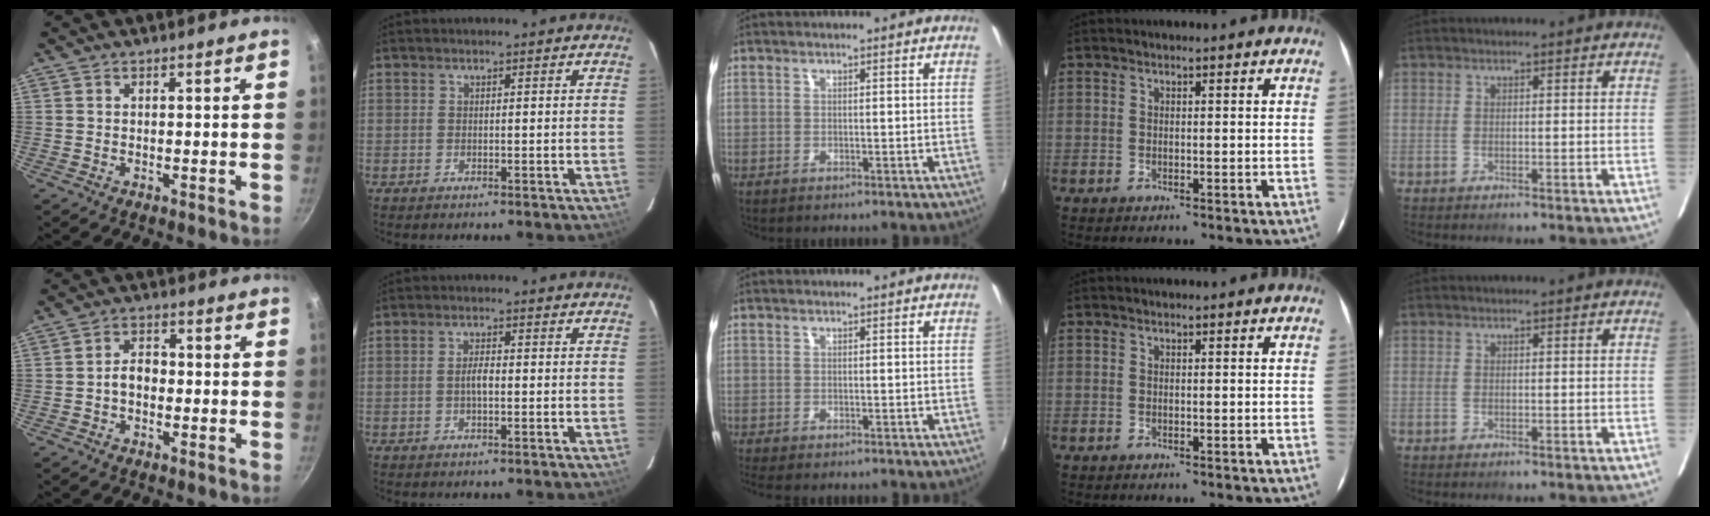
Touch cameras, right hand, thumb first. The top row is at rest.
{"thumb": {"total": 4.2, "force": [-0.8, 3.0, 2.8], "torque": [-0.028, 0.019, -0.018]}, "index": {"total": 2.3, "force": [-0.4, 0.7, 2.1], "torque": [-0.041, 0.004, -0.009]}, "middle": {"total": 1.2, "force": [-0.8, 0.4, 0.8], "torque": [-0.019, -0.005, -0.012]}}